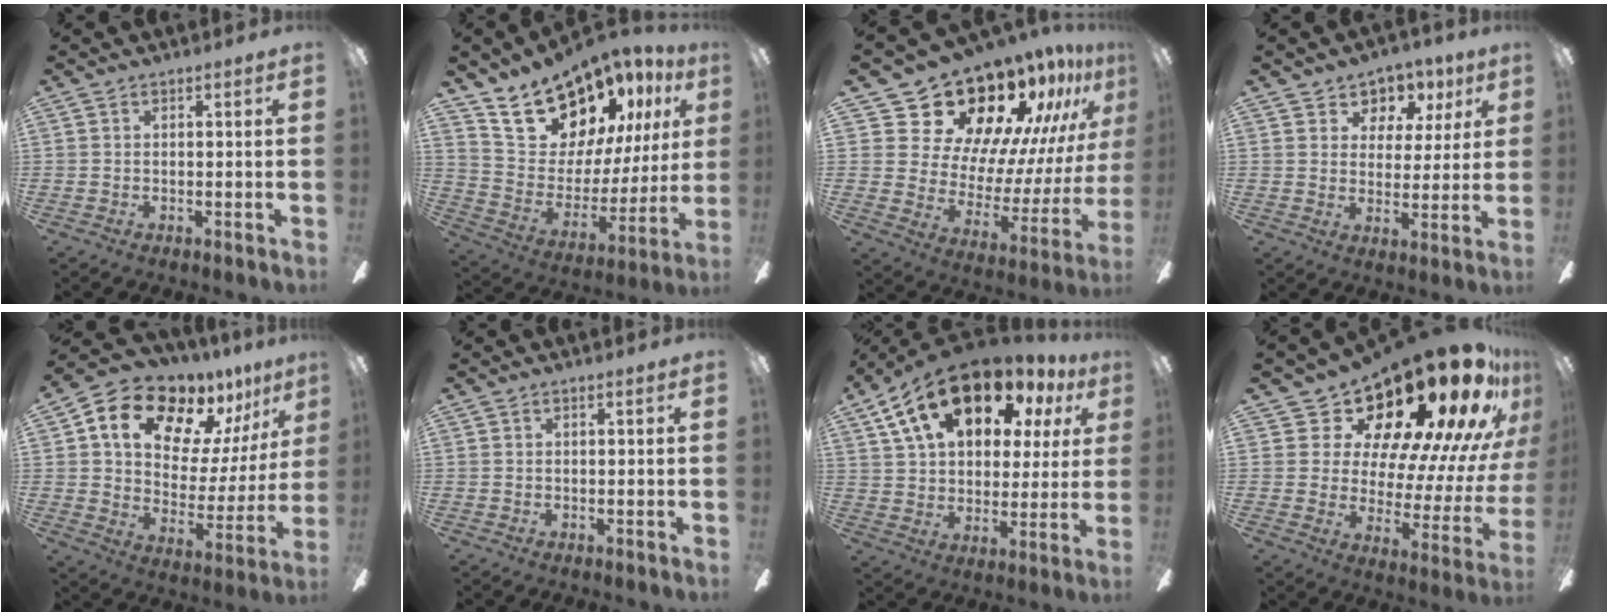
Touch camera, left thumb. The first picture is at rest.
{"total": 20.2, "force": [15.6, 10.7, 6.9], "torque": [-0.123, -0.107, 0.300]}
{"total": 23.5, "force": [19.2, 10.7, 8.4], "torque": [-0.131, -0.146, 0.354]}
{"total": 6.5, "force": [3.8, 5.1, 1.4], "torque": [-0.015, -0.031, 0.069]}
{"total": 16.5, "force": [11.7, 9.2, 7.2], "torque": [-0.125, -0.078, 0.203]}
{"total": 0.0}
{"total": 20.8, "force": [12.8, 10.9, 12.2], "torque": [-0.214, -0.060, 0.223]}
{"total": 25.2, "force": [18.9, 9.8, 13.5], "torque": [-0.188, -0.163, 0.330]}